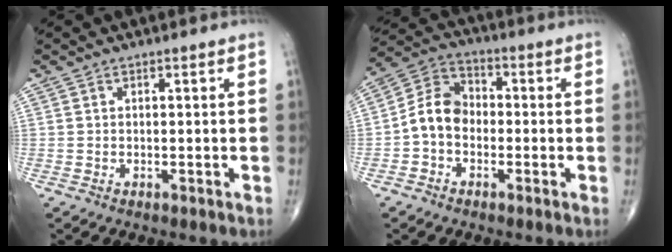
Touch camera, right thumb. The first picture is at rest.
{"total": 8.0, "force": [-1.6, 6.1, 4.9], "torque": [-0.077, 0.034, -0.047]}